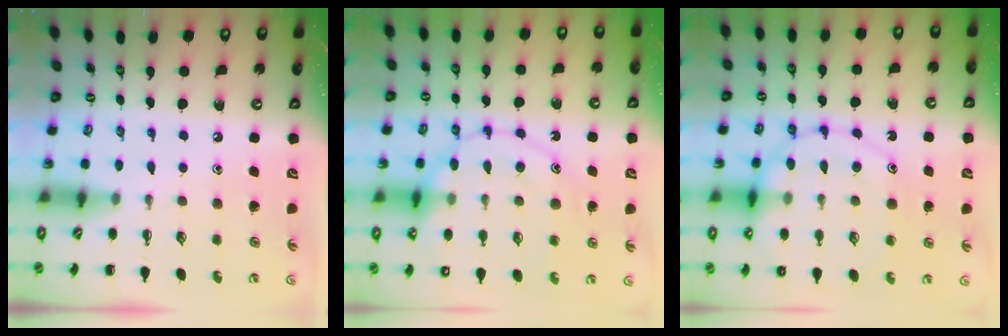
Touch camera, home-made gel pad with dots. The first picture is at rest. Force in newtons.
{"total": 15.4, "press": 15.4, "slide": 1.5}
{"total": 15.7, "press": 15.6, "slide": 1.7}